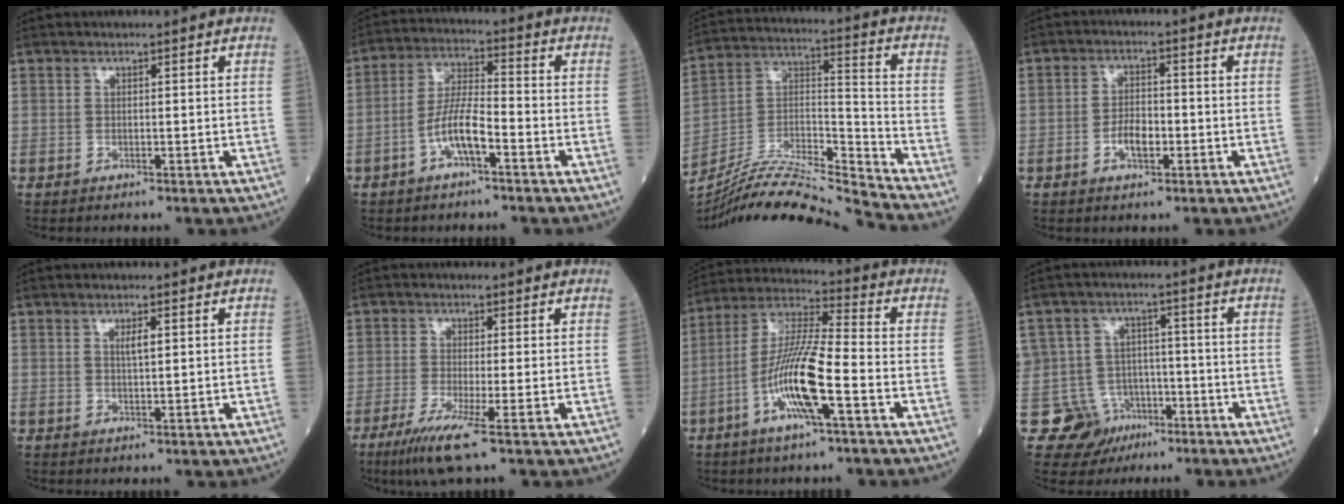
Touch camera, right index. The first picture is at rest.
{"total": 6.9, "force": [-3.1, 1.4, 6.0], "torque": [-0.124, 0.012, -0.060]}
{"total": 19.3, "force": [-18.3, -1.4, 6.1], "torque": [-0.123, 0.017, -0.322]}
{"total": 4.1, "force": [-1.5, 1.8, 3.4], "torque": [-0.063, 0.005, -0.029]}
{"total": 1.8, "force": [0.7, 0.3, 1.7], "torque": [-0.030, -0.001, 0.011]}
{"total": 6.0, "force": [-3.4, -0.6, 4.9], "torque": [-0.094, -0.021, -0.066]}
{"total": 12.6, "force": [-4.5, 0.9, 11.7], "torque": [-0.238, 0.002, -0.091]}
{"total": 13.4, "force": [-5.0, 12.3, 1.7], "torque": [-0.050, 0.054, -0.062]}